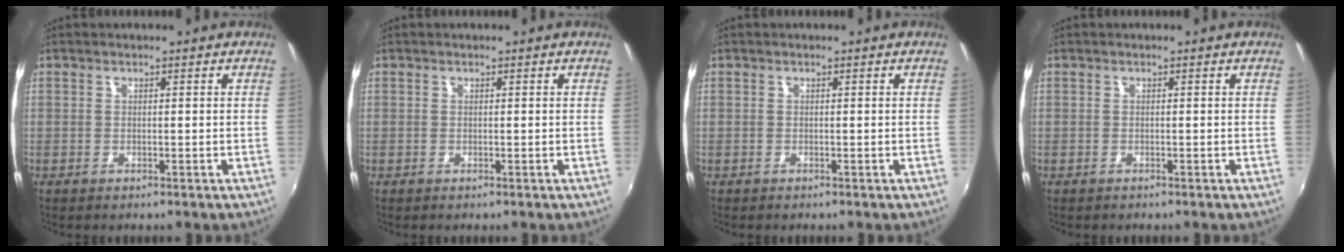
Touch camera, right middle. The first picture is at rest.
{"total": 0.0}
{"total": 0.0}
{"total": 0.0}